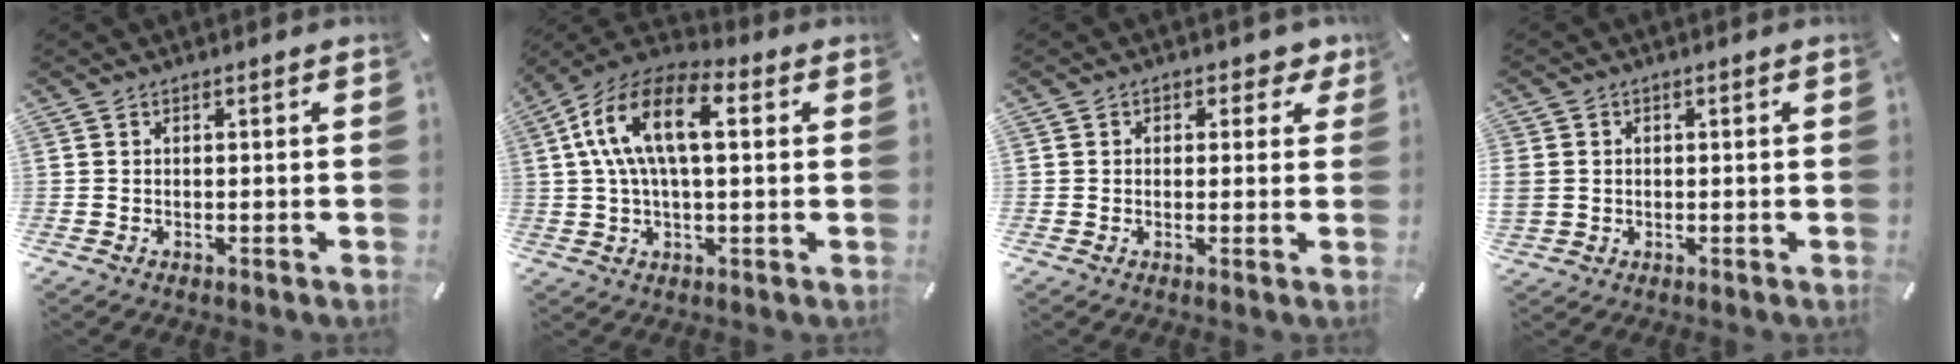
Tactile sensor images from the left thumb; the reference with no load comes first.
{"total": 14.4, "force": [3.7, 7.4, 11.7], "torque": [-0.247, 0.003, 0.062]}
{"total": 3.1, "force": [0.9, 2.5, 1.5], "torque": [-0.002, -0.003, 0.008]}
{"total": 3.3, "force": [0.2, 3.1, 1.1], "torque": [-0.027, 0.004, 0.003]}